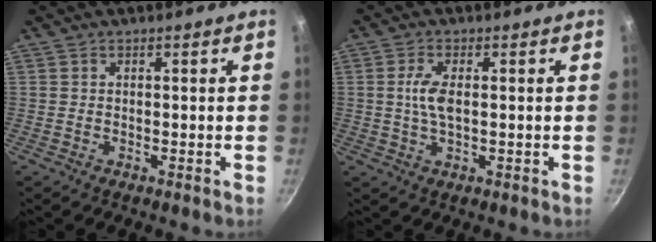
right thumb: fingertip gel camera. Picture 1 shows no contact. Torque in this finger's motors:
{"motor_torque": [0.81, 1.01, 1.24, 0.44, 0.11]}